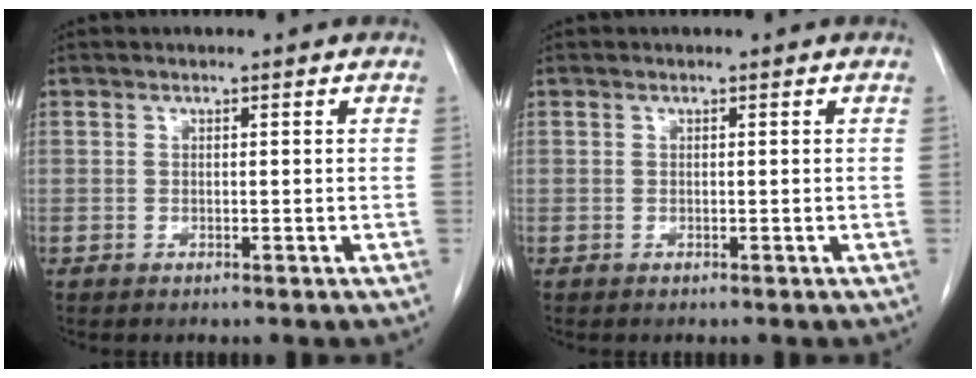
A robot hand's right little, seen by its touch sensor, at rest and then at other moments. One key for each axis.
{"total": 0.0}